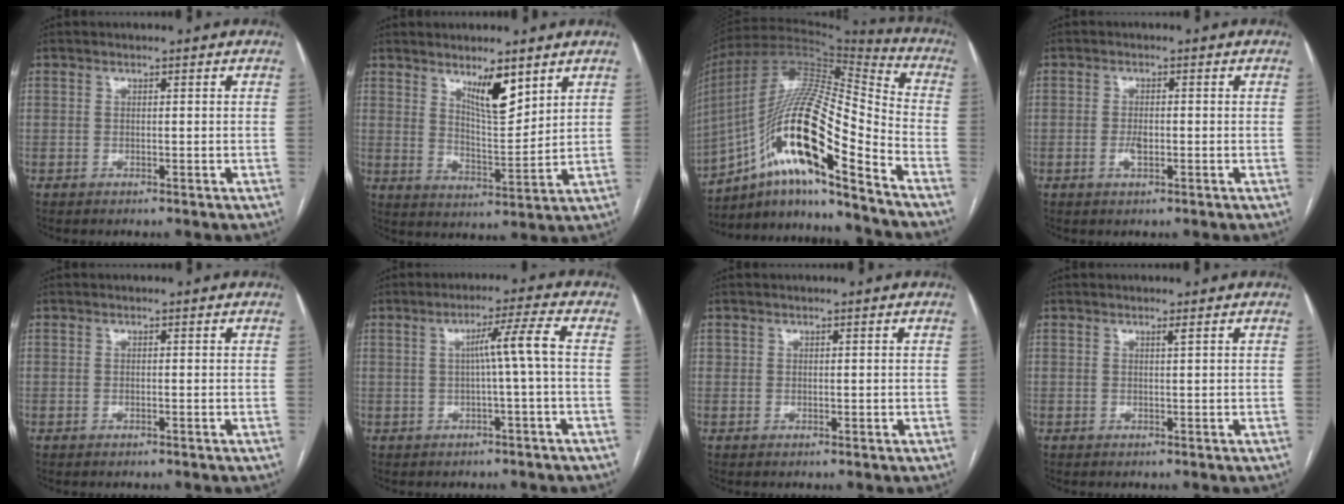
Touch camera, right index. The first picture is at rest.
{"total": 7.5, "force": [4.8, 1.7, 5.5], "torque": [-0.099, -0.011, 0.087]}
{"total": 22.2, "force": [-11.9, 3.1, 18.5], "torque": [-0.364, 0.002, -0.211]}
{"total": 2.1, "force": [-0.5, 0.7, 1.9], "torque": [-0.037, 0.000, -0.007]}
{"total": 0.0}
{"total": 5.2, "force": [-0.1, -1.2, 5.0], "torque": [-0.083, 0.012, 0.002]}
{"total": 0.7, "force": [0.2, 0.6, 0.2], "torque": [0.003, 0.000, 0.002]}
{"total": 0.5, "force": [0.3, -0.2, 0.4], "torque": [-0.014, -0.004, 0.009]}